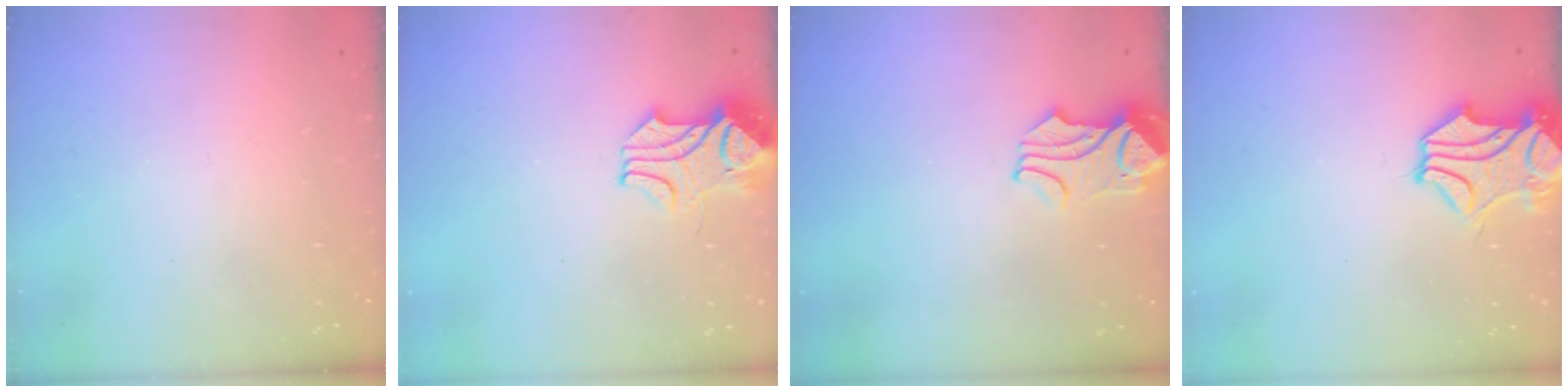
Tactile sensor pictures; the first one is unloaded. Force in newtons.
{"total": 2.6, "press": 2.4, "slide": 1.0}
{"total": 1.9, "press": 1.7, "slide": 1.0}
{"total": 2.6, "press": 2.2, "slide": 1.4}